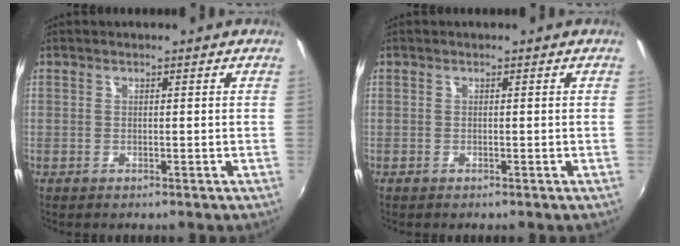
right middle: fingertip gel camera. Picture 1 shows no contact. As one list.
[{"total": 0.0}]